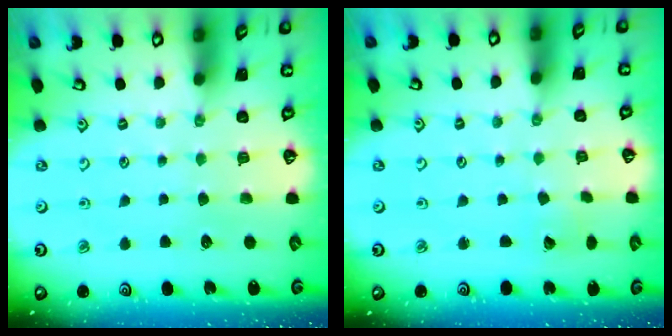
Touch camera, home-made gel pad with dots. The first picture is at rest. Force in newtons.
{"total": 2.4, "press": 2.4, "slide": 0.2}